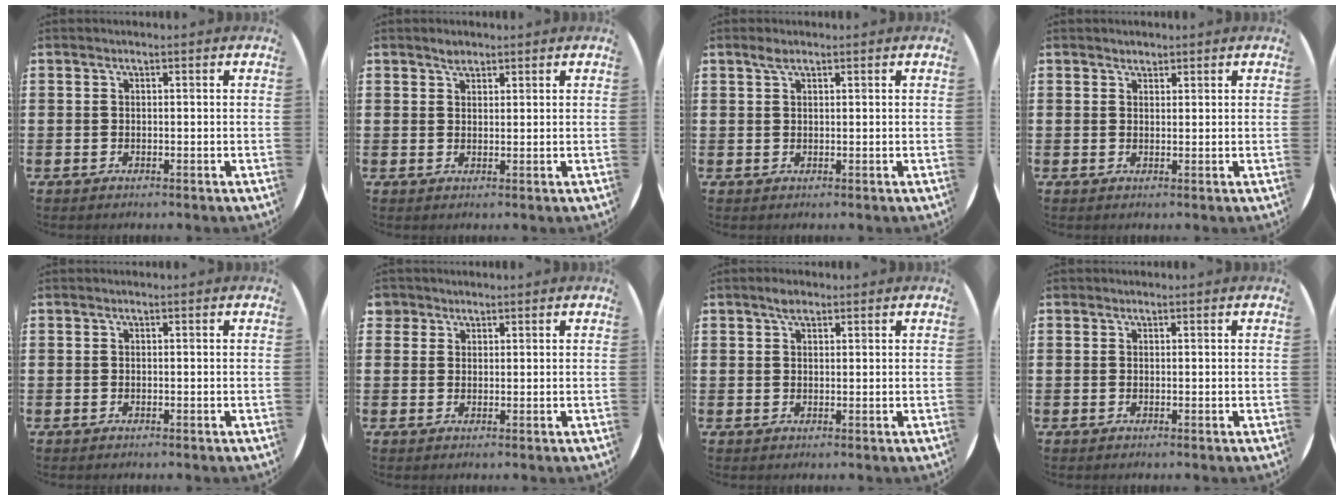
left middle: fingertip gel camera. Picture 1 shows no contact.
{"total": 1.4, "force": [1.3, 0.6, 0.3], "torque": [0.002, 0.000, 0.022]}
{"total": 1.3, "force": [0.9, 0.5, 0.9], "torque": [-0.019, 0.004, 0.015]}
{"total": 1.1, "force": [1.1, 0.4, 0.0], "torque": [0.006, -0.001, 0.019]}
{"total": 0.0}
{"total": 1.8, "force": [1.4, 1.1, 0.0], "torque": [0.004, 0.002, 0.027]}
{"total": 1.7, "force": [1.3, 0.7, 0.8], "torque": [-0.010, 0.002, 0.022]}
{"total": 0.0}